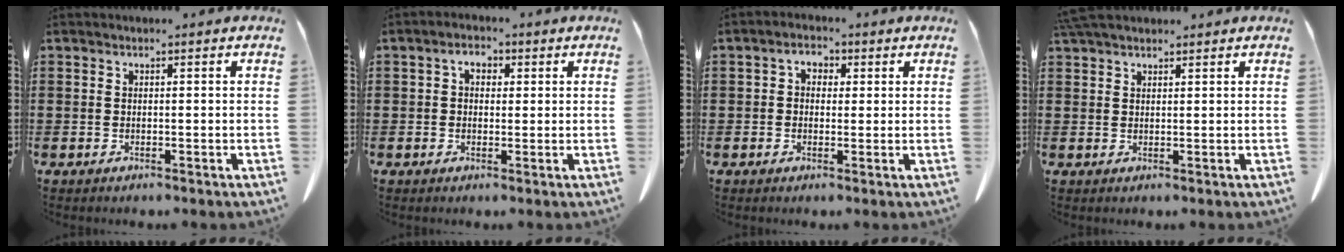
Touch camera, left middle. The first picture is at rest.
{"total": 2.6, "force": [0.8, 1.7, 1.8], "torque": [-0.041, 0.008, 0.012]}
{"total": 2.2, "force": [0.4, 1.7, 1.3], "torque": [-0.032, 0.009, 0.005]}
{"total": 2.7, "force": [2.4, 0.7, 1.1], "torque": [-0.029, 0.001, 0.048]}